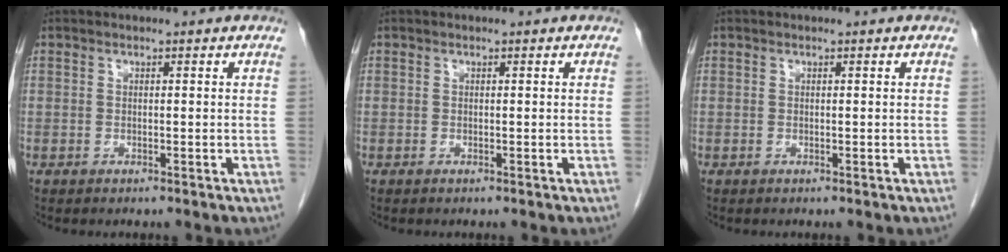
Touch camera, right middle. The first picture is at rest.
{"total": 0.0}
{"total": 0.0}